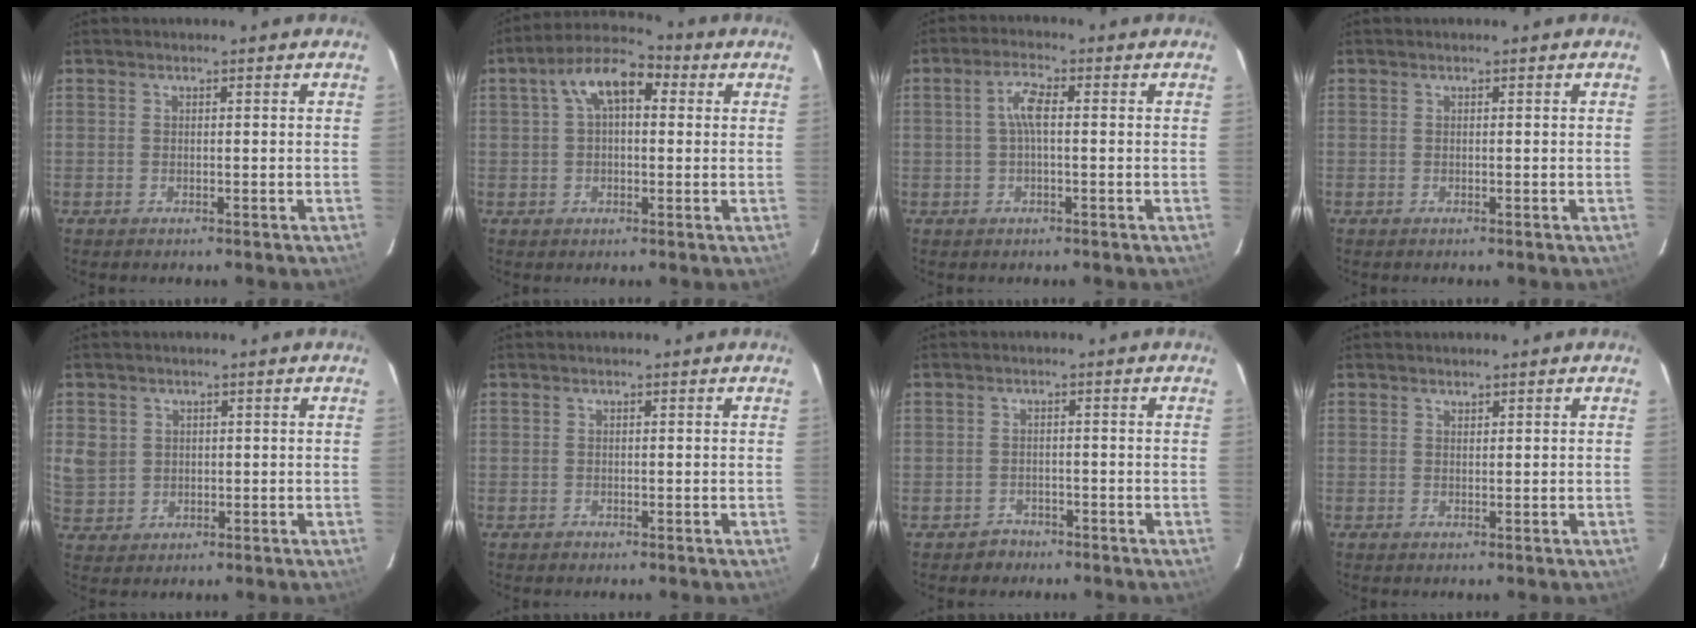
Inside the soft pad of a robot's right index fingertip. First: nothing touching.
{"total": 9.3, "force": [2.6, 5.0, 7.5], "torque": [-0.136, 0.036, 0.037]}
{"total": 3.9, "force": [0.2, 1.1, 3.7], "torque": [-0.076, 0.009, 0.004]}
{"total": 0.0}
{"total": 6.1, "force": [1.1, 5.6, 2.1], "torque": [-0.045, 0.004, 0.032]}
{"total": 0.7, "force": [-0.3, 0.7, -0.1], "torque": [0.002, 0.003, -0.003]}
{"total": 3.0, "force": [-1.8, 2.3, -0.4], "torque": [0.001, 0.015, -0.027]}
{"total": 0.6, "force": [0.6, 0.2, 0.0], "torque": [-0.001, 0.000, 0.012]}